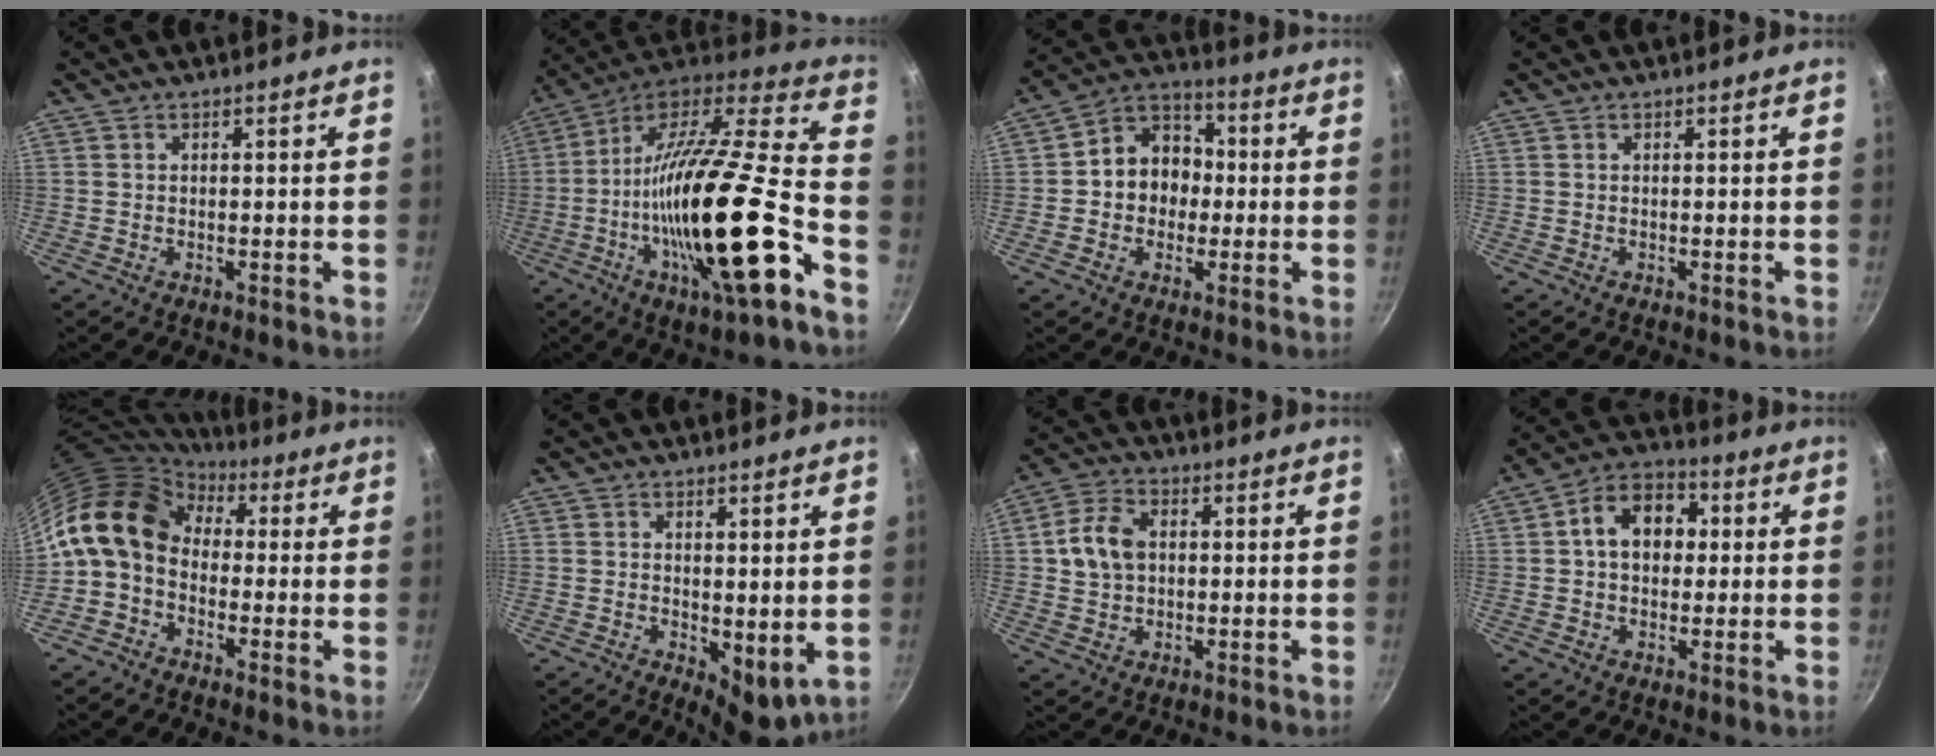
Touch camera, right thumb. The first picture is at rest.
{"total": 29.5, "force": [-9.7, 7.3, 26.9], "torque": [-0.427, 0.017, -0.177]}
{"total": 11.2, "force": [-0.4, 9.4, 6.0], "torque": [-0.046, 0.031, -0.026]}
{"total": 0.0}
{"total": 12.5, "force": [1.0, 9.5, 8.1], "torque": [-0.125, 0.032, -0.005]}
{"total": 5.7, "force": [1.0, 2.9, 4.8], "torque": [-0.054, -0.019, 0.022]}
{"total": 7.9, "force": [1.0, 5.9, 5.2], "torque": [-0.087, 0.014, 0.012]}
{"total": 11.2, "force": [1.7, 8.2, 7.5], "torque": [-0.079, 0.023, 0.010]}